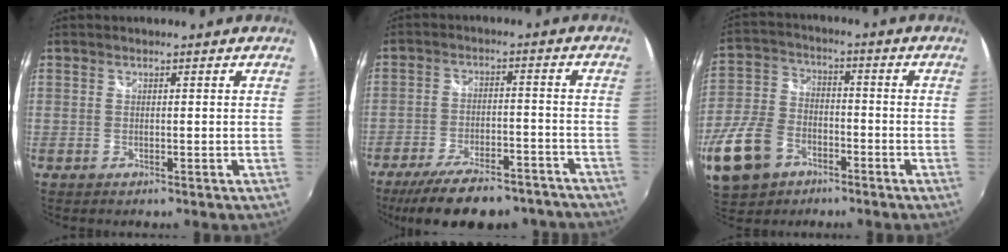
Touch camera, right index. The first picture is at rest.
{"total": 19.4, "force": [-16.2, 6.2, 8.8], "torque": [-0.171, -0.009, -0.220]}
{"total": 15.5, "force": [-7.8, 10.4, 8.4], "torque": [-0.221, -0.002, -0.145]}